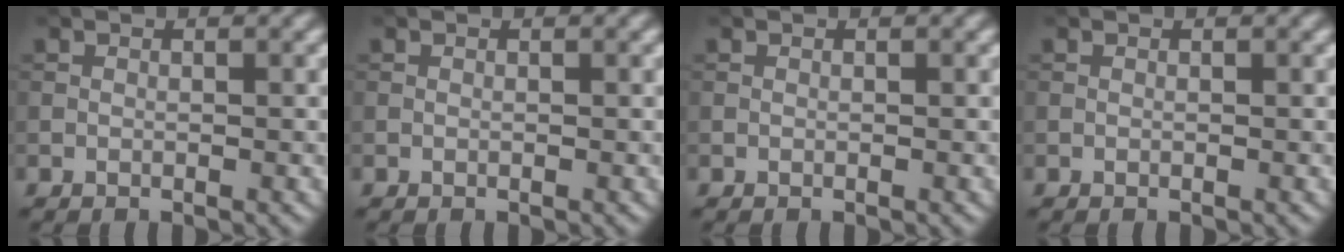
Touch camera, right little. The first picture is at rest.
{"total": 0.0}
{"total": 0.0}
{"total": 0.0}